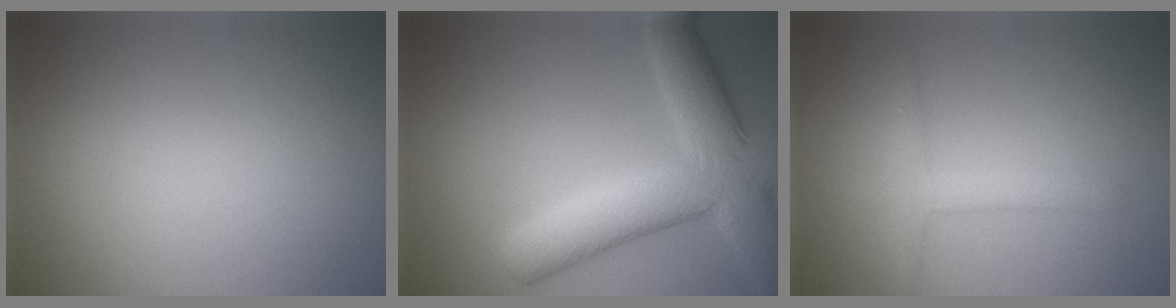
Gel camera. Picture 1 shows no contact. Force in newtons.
{"total": 9.0, "press": 8.9, "slide": 0.3}
{"total": 2.4, "press": 2.4, "slide": 0.0}